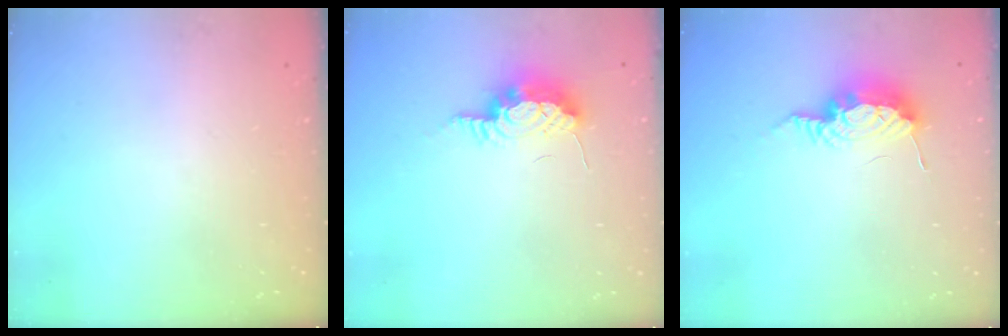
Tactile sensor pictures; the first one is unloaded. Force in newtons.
{"total": 8.7, "press": 8.5, "slide": 1.7}
{"total": 8.6, "press": 8.6, "slide": 0.5}